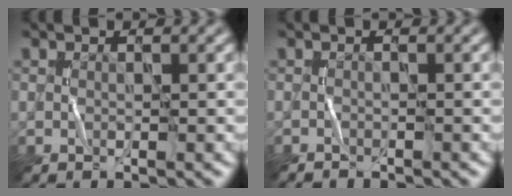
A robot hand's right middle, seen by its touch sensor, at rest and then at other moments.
{"total": 0.8, "force": [-0.8, -0.1, -0.2], "torque": [0.001, 0.002, -0.014]}